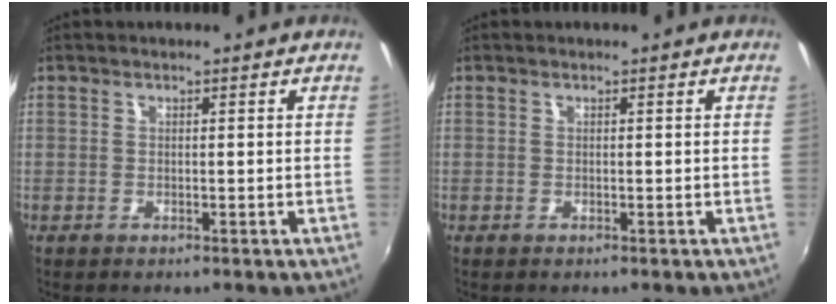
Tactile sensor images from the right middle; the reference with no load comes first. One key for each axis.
{"total": 0.0}